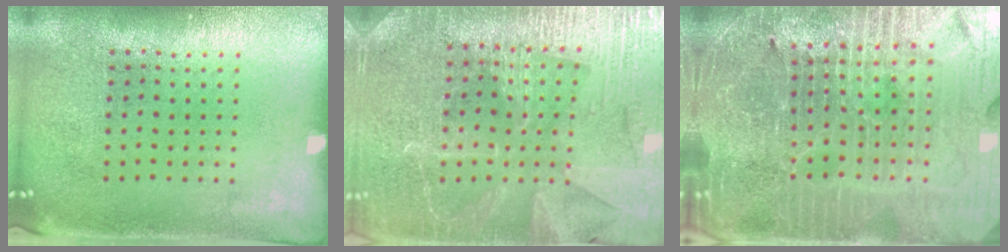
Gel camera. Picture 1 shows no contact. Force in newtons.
{"total": 3.8, "press": 3.7, "slide": 1.2}
{"total": 5.6, "press": 5.2, "slide": 2.1}